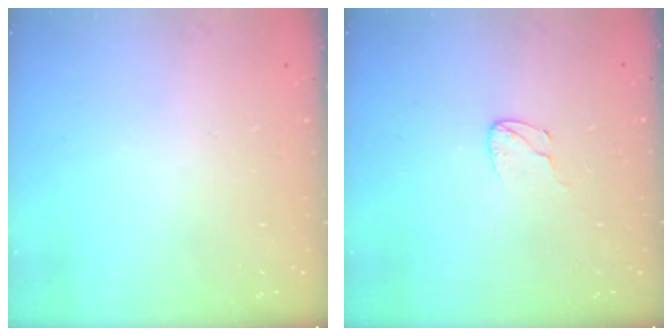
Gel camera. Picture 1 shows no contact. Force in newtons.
{"total": 2.7, "press": 2.7, "slide": 0.2}